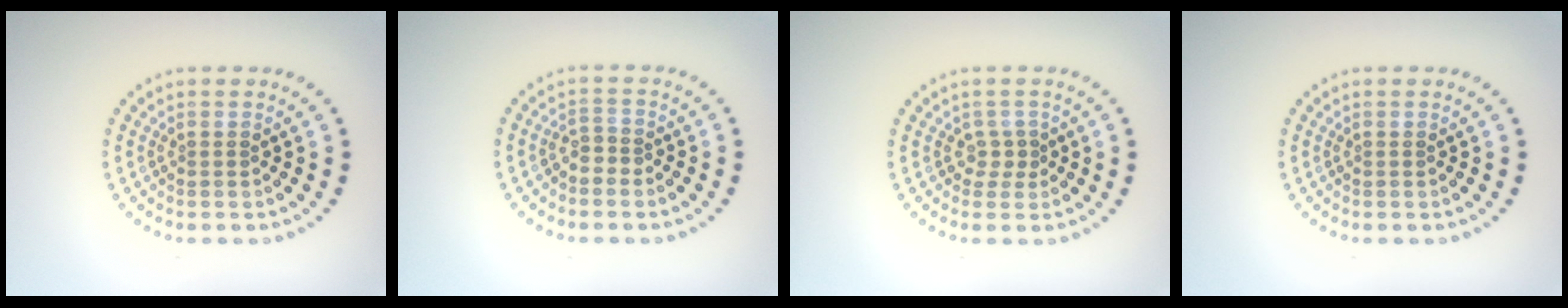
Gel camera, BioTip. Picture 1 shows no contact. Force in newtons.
{"total": 1.5, "press": 1.2, "slide": 0.9}
{"total": 1.4, "press": 0.9, "slide": 1.0}
{"total": 0.0}